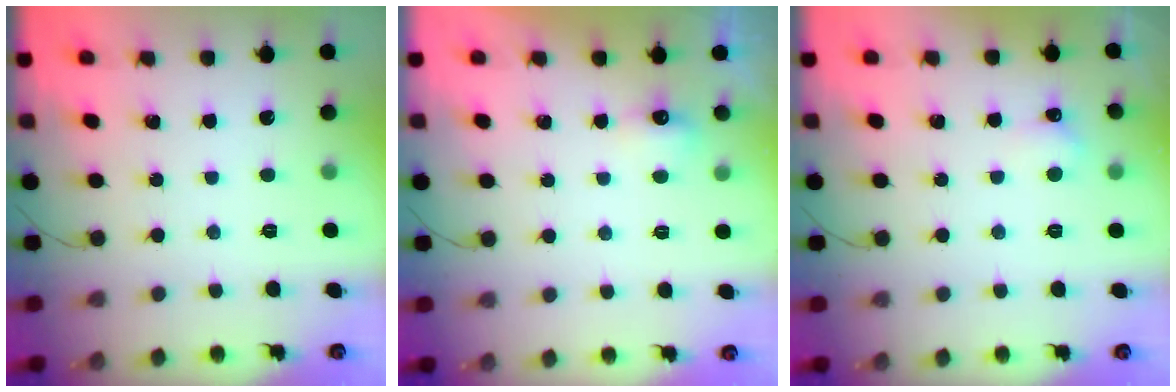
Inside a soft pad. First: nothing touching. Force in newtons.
{"total": 4.6, "press": 4.5, "slide": 0.9}
{"total": 4.1, "press": 3.9, "slide": 1.1}